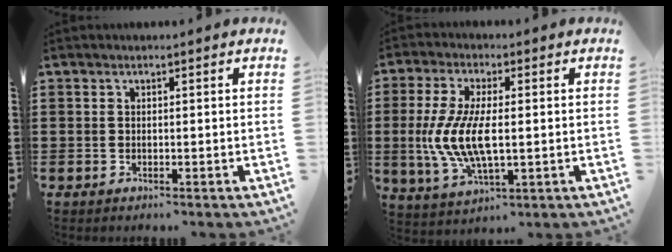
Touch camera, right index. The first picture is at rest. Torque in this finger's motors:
{"motor_torque": [1.57, -0.57, 1.05, 0.21]}